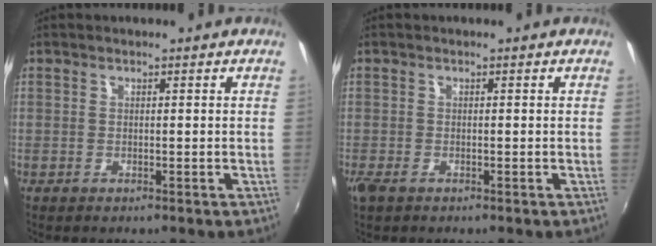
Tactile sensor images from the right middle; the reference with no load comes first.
{"total": 2.0, "force": [-1.3, 0.9, 1.2], "torque": [-0.025, -0.007, -0.024]}